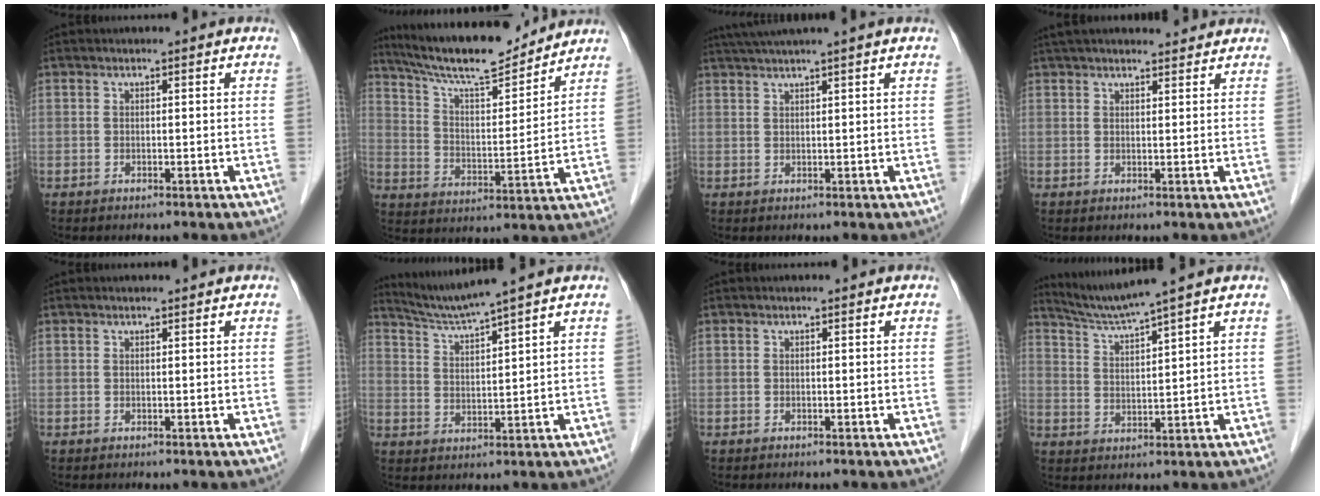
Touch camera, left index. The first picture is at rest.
{"total": 15.8, "force": [14.3, 1.7, 6.6], "torque": [-0.120, 0.004, 0.237]}
{"total": 5.5, "force": [4.3, -1.6, 3.0], "torque": [-0.044, 0.025, 0.075]}
{"total": 12.1, "force": [10.9, 2.2, 4.7], "torque": [-0.068, 0.040, 0.153]}
{"total": 0.8, "force": [0.7, 0.0, 0.4], "torque": [-0.007, 0.009, 0.012]}
{"total": 6.1, "force": [5.4, -2.0, 1.9], "torque": [-0.048, -0.007, 0.110]}
{"total": 0.0}
{"total": 6.3, "force": [5.5, -2.1, 2.2], "torque": [-0.052, -0.007, 0.112]}